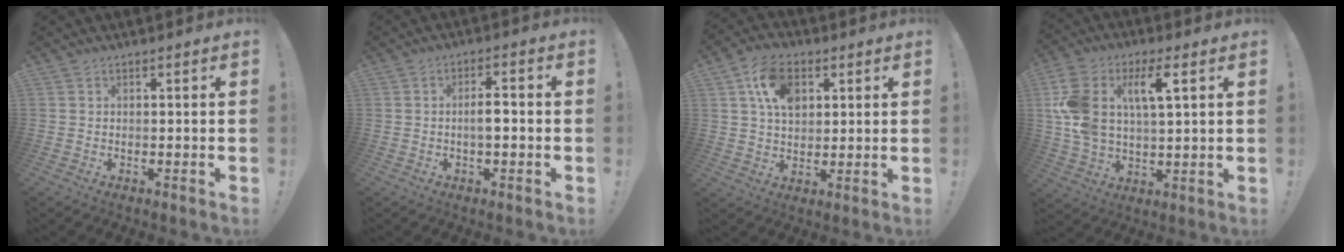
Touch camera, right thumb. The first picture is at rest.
{"total": 4.4, "force": [-0.9, 1.3, 4.0], "torque": [-0.063, 0.007, -0.020]}
{"total": 12.5, "force": [4.9, 8.4, 7.8], "torque": [-0.135, 0.009, 0.095]}
{"total": 13.4, "force": [5.1, 6.9, 10.3], "torque": [-0.214, -0.010, 0.087]}